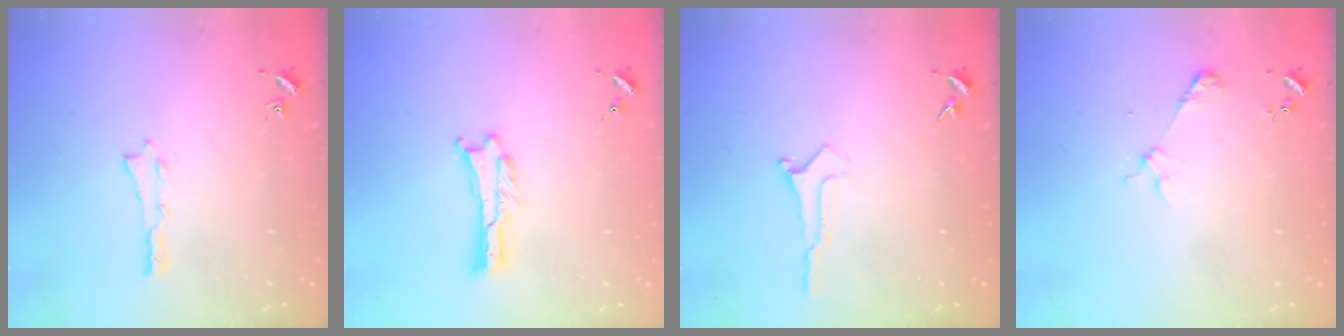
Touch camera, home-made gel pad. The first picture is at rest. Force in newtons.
{"total": 0.0}
{"total": 0.0}
{"total": 2.2, "press": 2.2, "slide": 0.2}